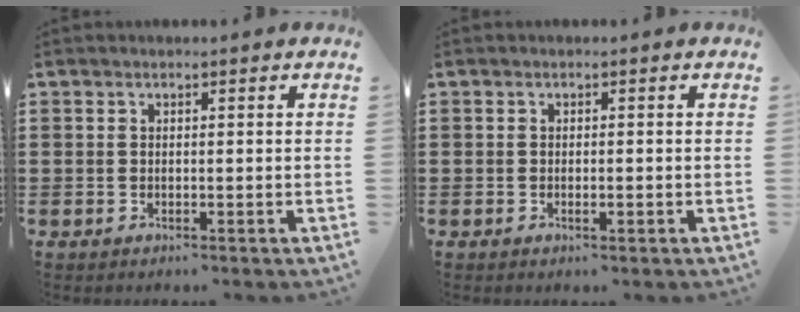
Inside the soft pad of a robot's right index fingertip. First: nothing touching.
{"total": 0.9, "force": [-0.3, 0.3, 0.8], "torque": [-0.017, -0.003, -0.004]}